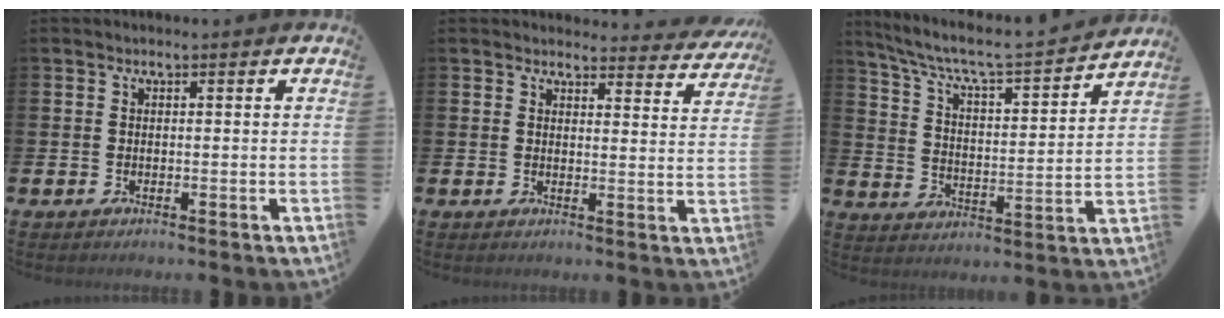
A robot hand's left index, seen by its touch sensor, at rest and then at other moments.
{"total": 3.3, "force": [3.3, 0.7, 0.1], "torque": [-0.003, -0.023, 0.056]}
{"total": 7.1, "force": [6.4, 1.0, 2.8], "torque": [-0.088, -0.048, 0.105]}